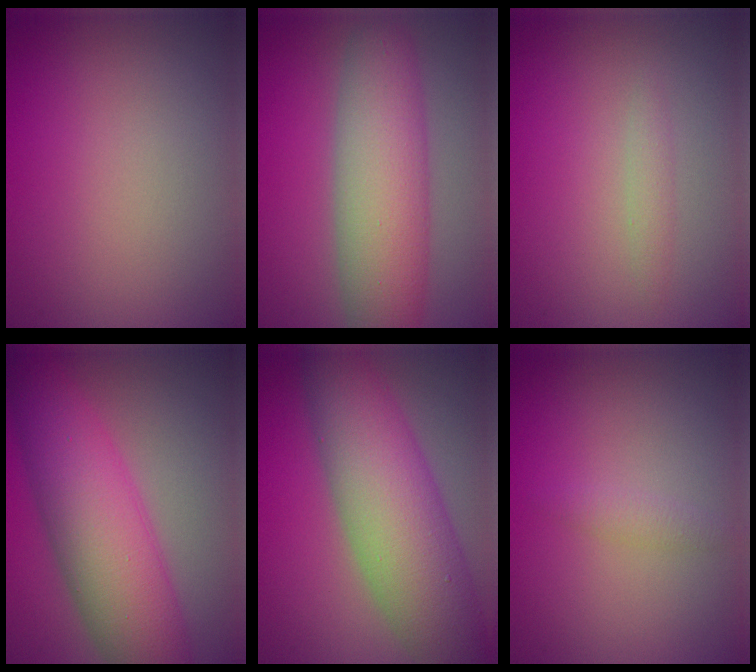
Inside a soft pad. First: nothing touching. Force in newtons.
{"total": 7.8, "press": 7.8, "slide": 0.3}
{"total": 1.0, "press": 1.0, "slide": 0.0}
{"total": 9.2, "press": 9.2, "slide": 0.3}
{"total": 10.0, "press": 10.0, "slide": 0.3}
{"total": 1.0, "press": 1.0, "slide": 0.1}